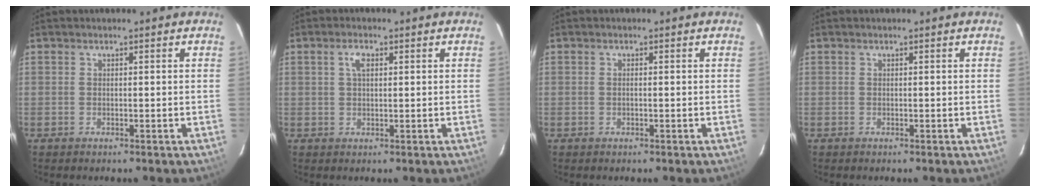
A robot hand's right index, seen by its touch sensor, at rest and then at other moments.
{"total": 2.5, "force": [0.9, 1.2, 2.0], "torque": [-0.041, 0.007, 0.017]}
{"total": 0.7, "force": [-0.1, 0.1, 0.7], "torque": [-0.014, 0.002, -0.003]}
{"total": 0.0}